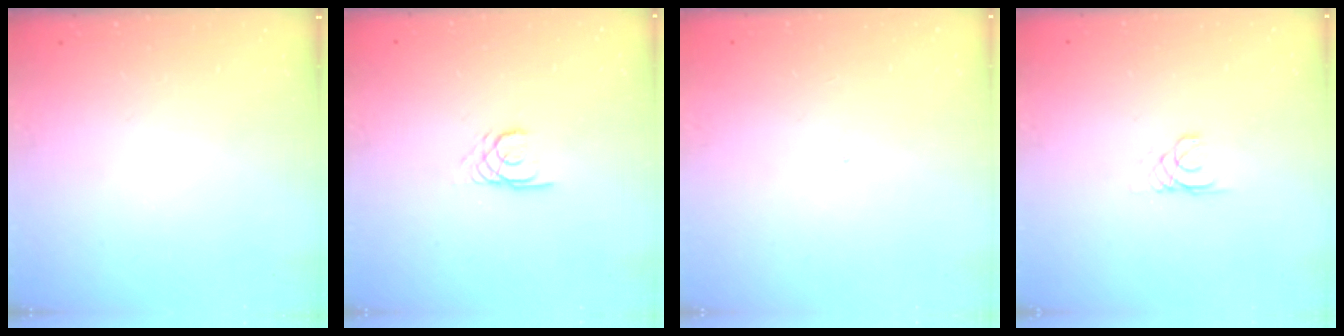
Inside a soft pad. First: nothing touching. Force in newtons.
{"total": 2.4, "press": 2.4, "slide": 0.2}
{"total": 0.0}
{"total": 0.8, "press": 0.8, "slide": 0.1}